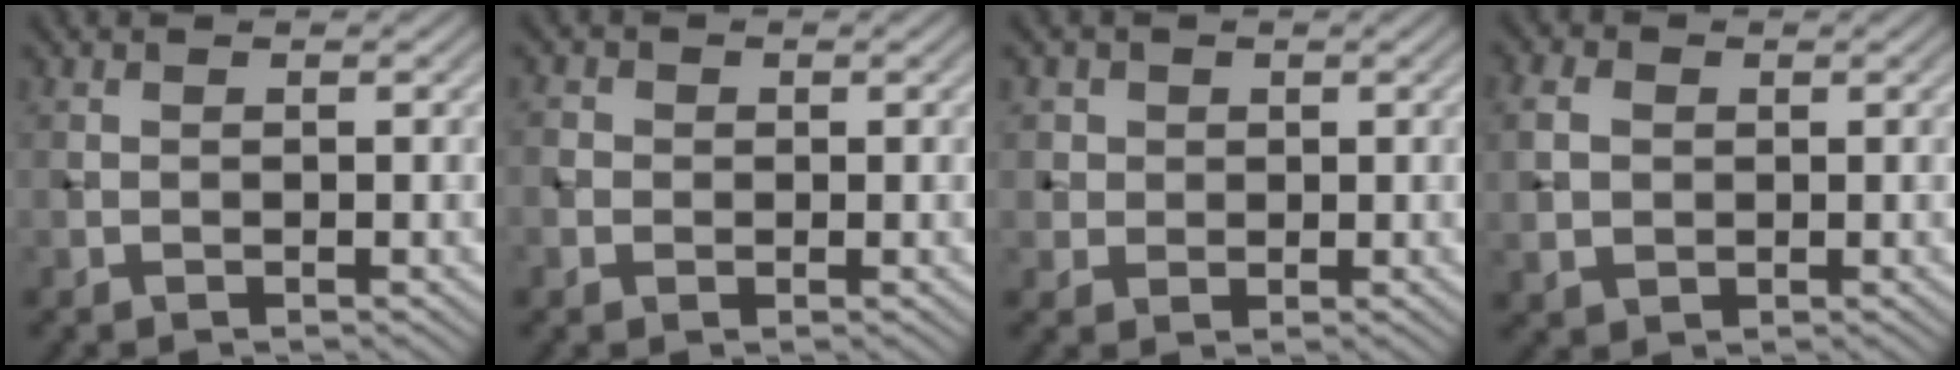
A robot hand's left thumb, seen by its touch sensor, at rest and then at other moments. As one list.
[{"total": 2.2, "force": [0.0, 2.0, 0.7], "torque": [-0.021, 0.001, -0.002]}, {"total": 3.6, "force": [1.4, 3.2, 1.0], "torque": [-0.042, -0.005, 0.029]}, {"total": 3.9, "force": [0.5, 3.1, 2.3], "torque": [-0.064, 0.002, 0.008]}]